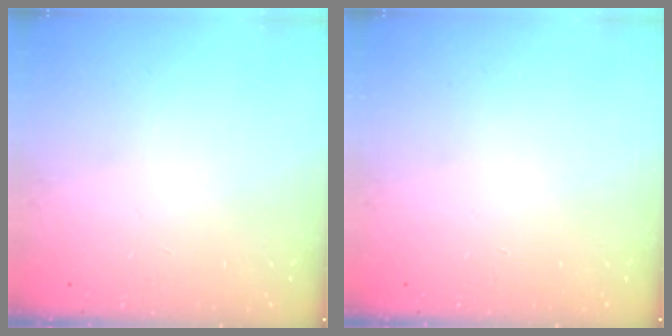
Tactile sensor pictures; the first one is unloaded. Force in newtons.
{"total": 0.0}